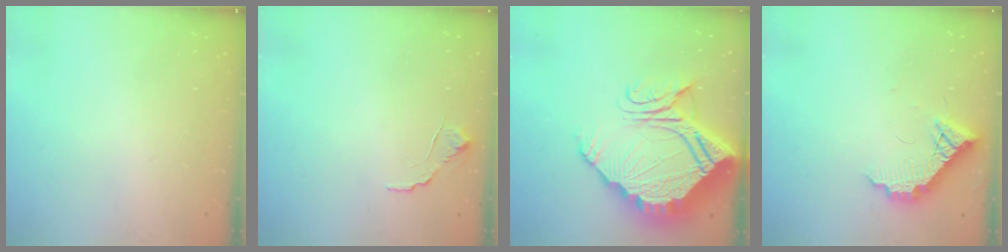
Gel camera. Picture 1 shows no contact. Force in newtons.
{"total": 6.1, "press": 6.1, "slide": 0.5}
{"total": 25.8, "press": 25.7, "slide": 2.2}
{"total": 10.1, "press": 10.1, "slide": 0.6}